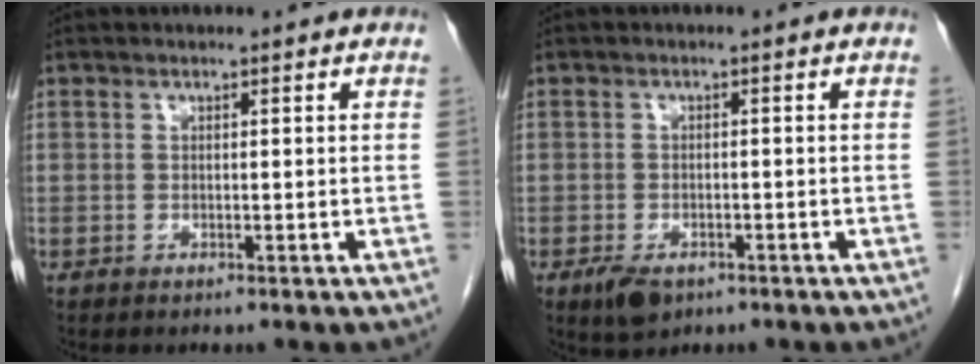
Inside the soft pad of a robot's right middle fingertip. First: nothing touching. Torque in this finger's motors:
{"motor_torque": [0.64, -0.28, 0.01, 0.01]}